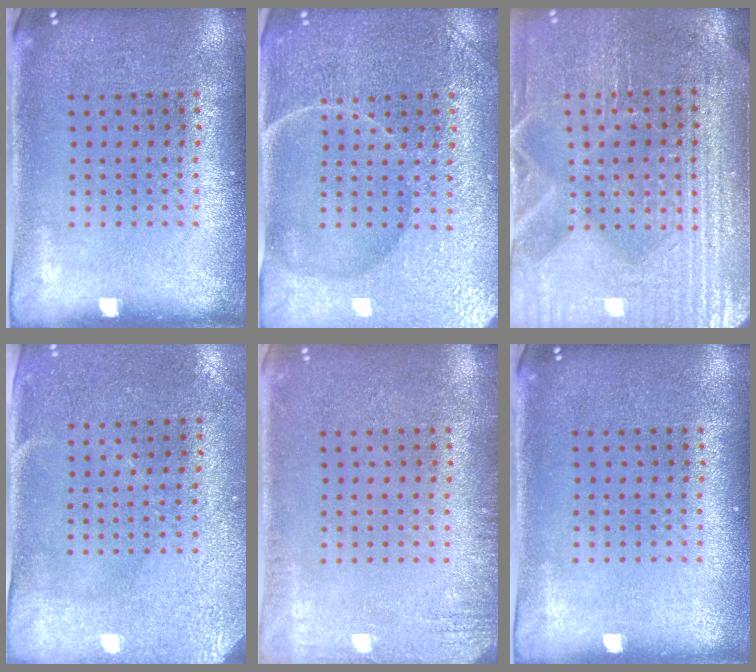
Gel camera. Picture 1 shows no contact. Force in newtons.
{"total": 4.6, "press": 4.4, "slide": 1.1}
{"total": 4.0, "press": 3.8, "slide": 1.3}
{"total": 3.0, "press": 2.4, "slide": 1.8}
{"total": 1.6, "press": 1.5, "slide": 0.3}
{"total": 0.0}